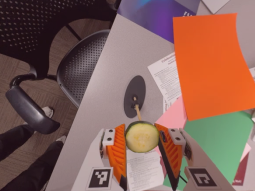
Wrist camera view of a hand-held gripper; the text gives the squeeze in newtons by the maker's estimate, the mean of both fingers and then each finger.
{"total": 11.8, "left": 12.2, "right": 11.3}